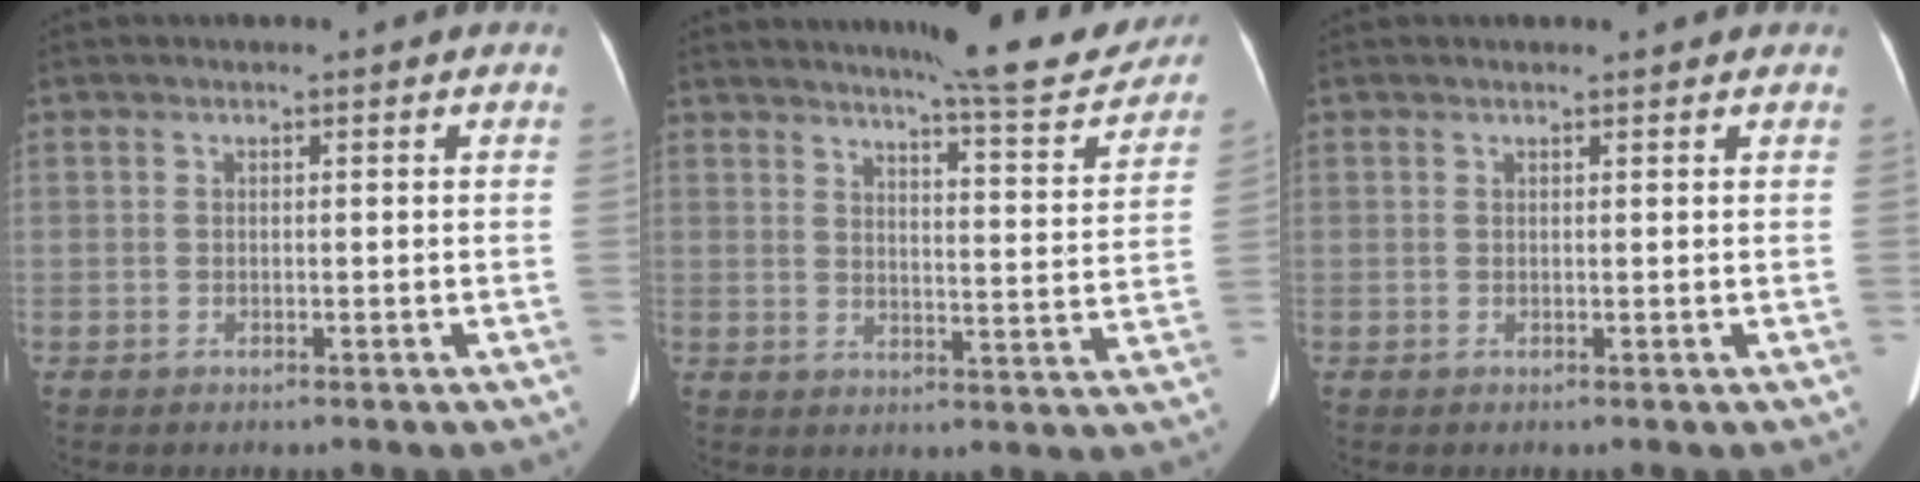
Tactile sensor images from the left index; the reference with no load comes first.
{"total": 13.5, "force": [12.4, 0.8, 5.2], "torque": [-0.061, -0.030, 0.148]}
{"total": 1.7, "force": [1.6, 0.3, 0.5], "torque": [-0.012, 0.013, 0.019]}